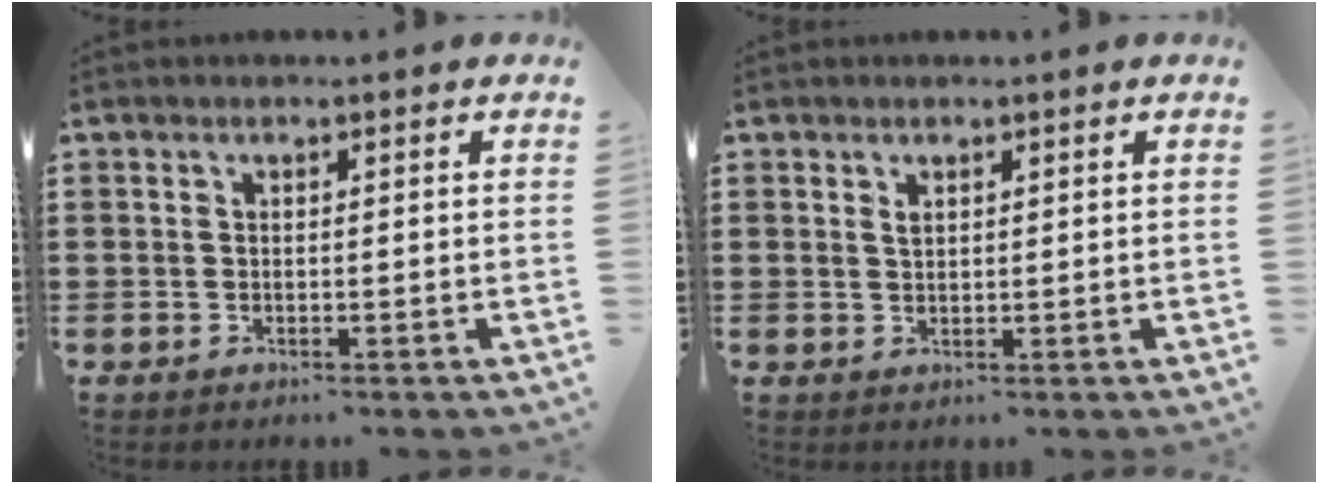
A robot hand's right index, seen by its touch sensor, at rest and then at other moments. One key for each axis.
{"total": 1.0, "fx": 0.6, "fy": 0.6, "fz": 0.6, "tx": -0.014, "ty": 0.003, "tz": 0.010}